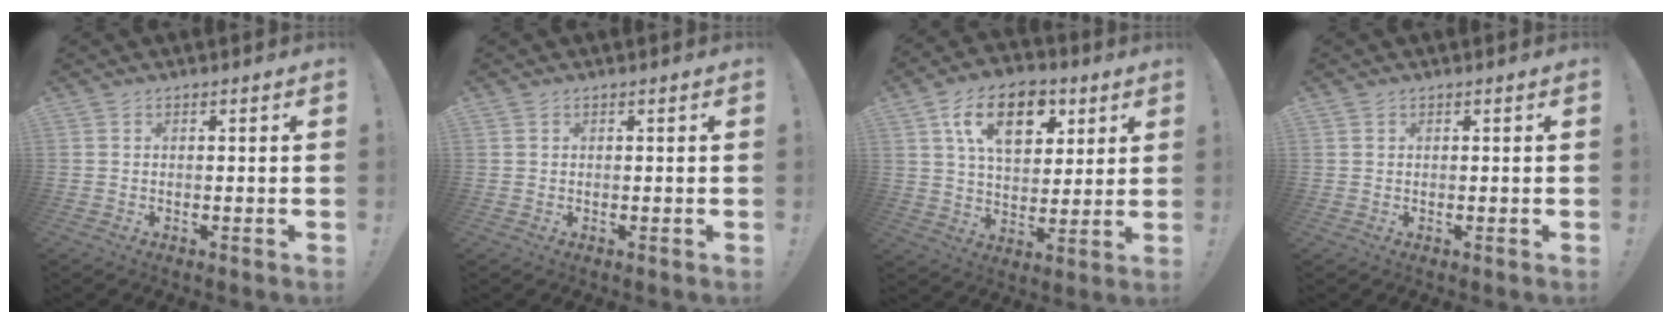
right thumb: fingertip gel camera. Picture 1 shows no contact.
{"total": 0.5, "force": [0.4, 0.4, 0.0], "torque": [0.003, -0.001, 0.007]}
{"total": 16.4, "force": [7.1, 10.4, 10.5], "torque": [-0.159, -0.014, 0.128]}
{"total": 0.7, "force": [0.5, 0.5, 0.0], "torque": [0.002, 0.000, 0.010]}